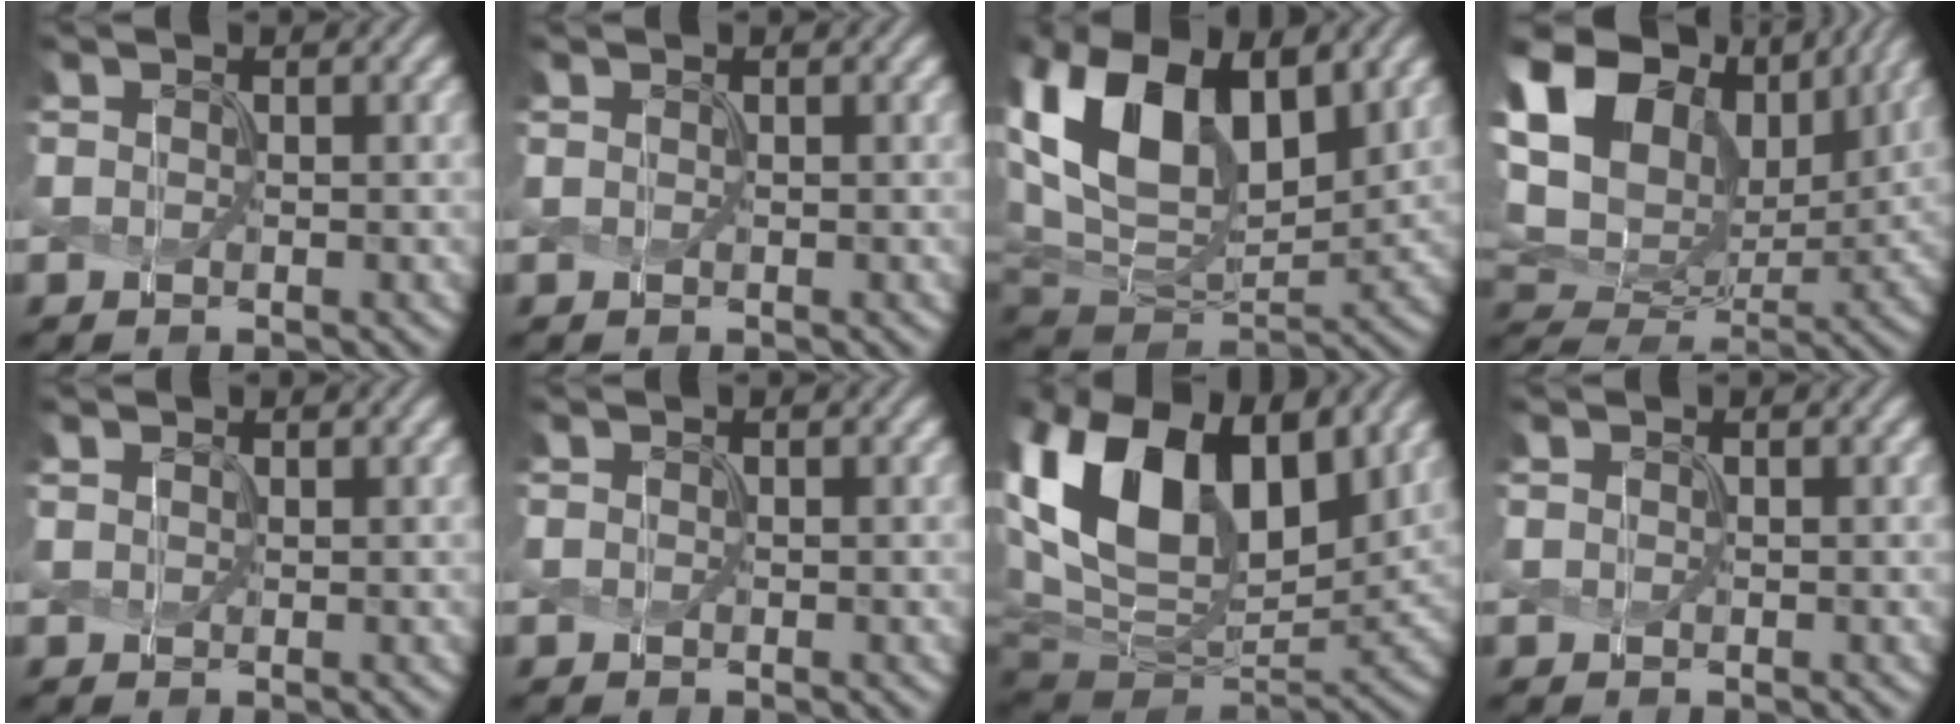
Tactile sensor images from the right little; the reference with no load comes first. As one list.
[{"total": 0.0}, {"total": 14.0, "force": [5.5, 8.2, 10.0], "torque": [-0.217, 0.005, 0.104]}, {"total": 15.8, "force": [6.1, 10.5, 10.1], "torque": [-0.219, 0.025, 0.104]}, {"total": 0.7, "force": [0.7, 0.3, 0.0], "torque": [0.000, 0.001, 0.013]}, {"total": 0.0}, {"total": 17.3, "force": [6.1, 10.3, 12.5], "torque": [-0.261, 0.019, 0.107]}, {"total": 0.0}]